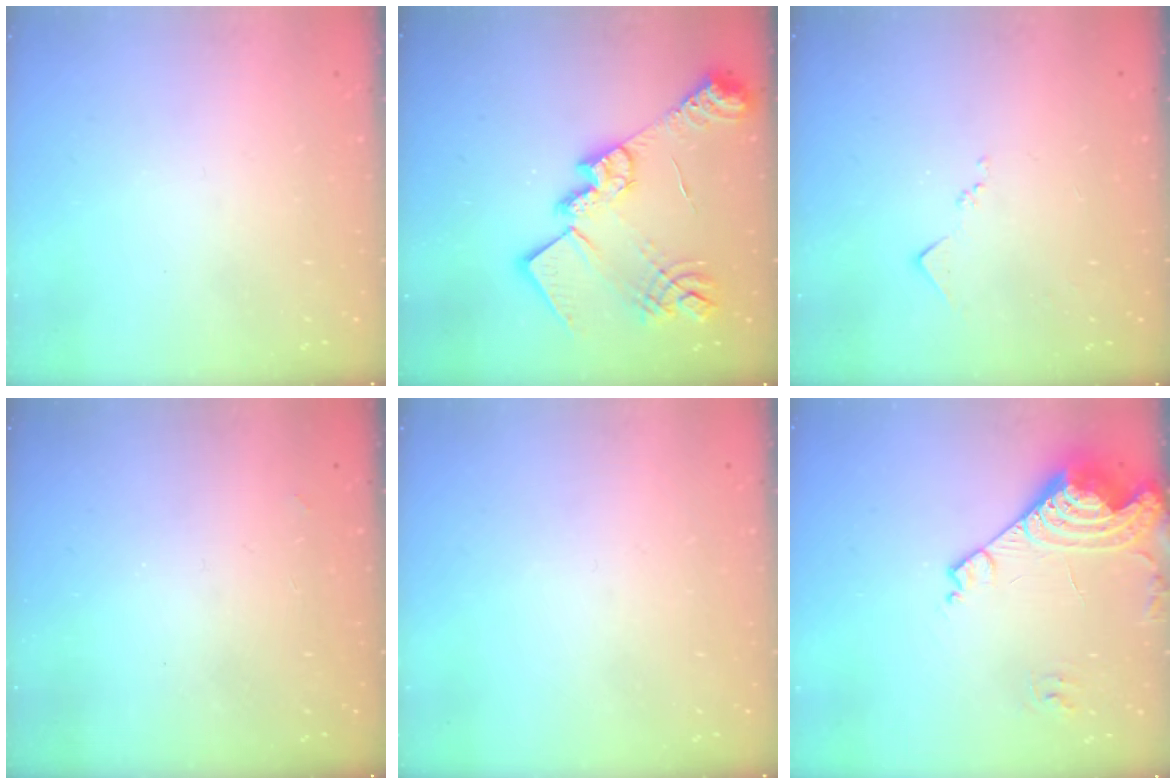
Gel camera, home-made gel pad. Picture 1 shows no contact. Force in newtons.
{"total": 23.9, "press": 23.8, "slide": 2.0}
{"total": 5.7, "press": 5.7, "slide": 0.7}
{"total": 1.1, "press": 1.0, "slide": 0.3}
{"total": 0.0}
{"total": 16.9, "press": 16.7, "slide": 2.1}